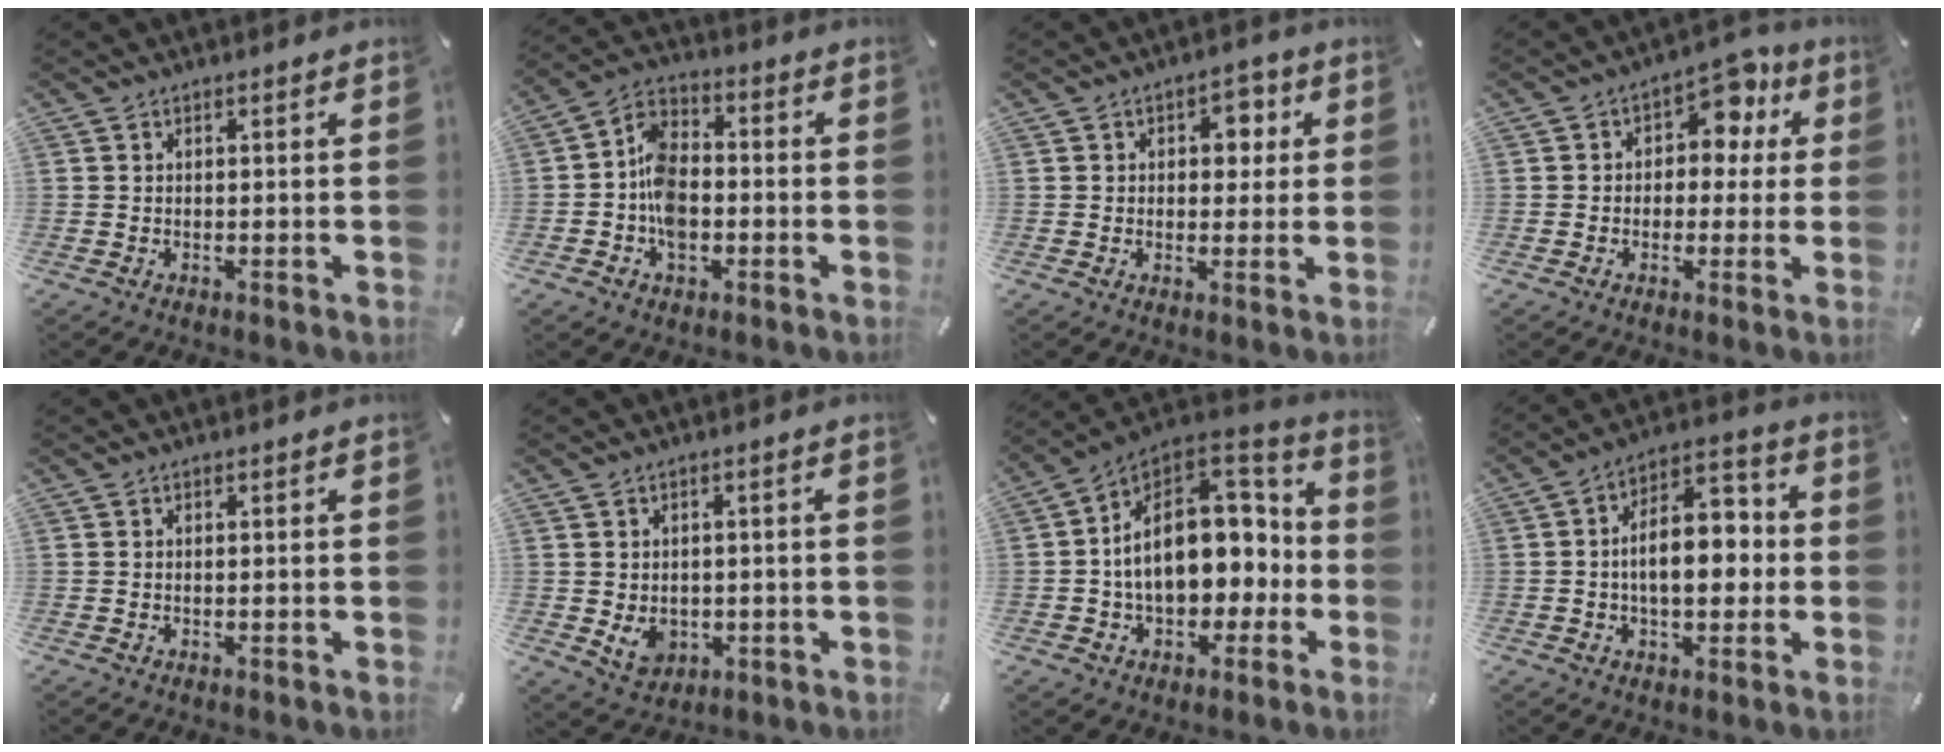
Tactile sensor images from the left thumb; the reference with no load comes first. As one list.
[{"total": 9.5, "force": [-2.7, 6.9, 5.9], "torque": [-0.122, 0.025, -0.046]}, {"total": 5.3, "force": [1.2, 4.0, 3.2], "torque": [-0.022, -0.008, 0.008]}, {"total": 8.7, "force": [3.4, 6.3, 4.8], "torque": [-0.054, -0.024, 0.055]}, {"total": 0.0}, {"total": 5.2, "force": [-0.6, 4.6, 2.4], "torque": [-0.040, 0.000, -0.010]}, {"total": 19.9, "force": [1.2, 14.1, 13.9], "torque": [-0.210, -0.007, 0.029]}, {"total": 12.6, "force": [-0.6, 7.7, 10.0], "torque": [-0.128, 0.010, -0.011]}]